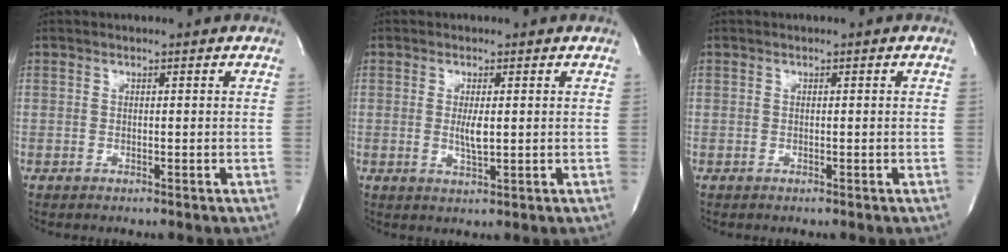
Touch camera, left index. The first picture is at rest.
{"total": 2.5, "force": [0.1, 0.5, 2.4], "torque": [-0.049, -0.009, 0.003]}
{"total": 0.0}